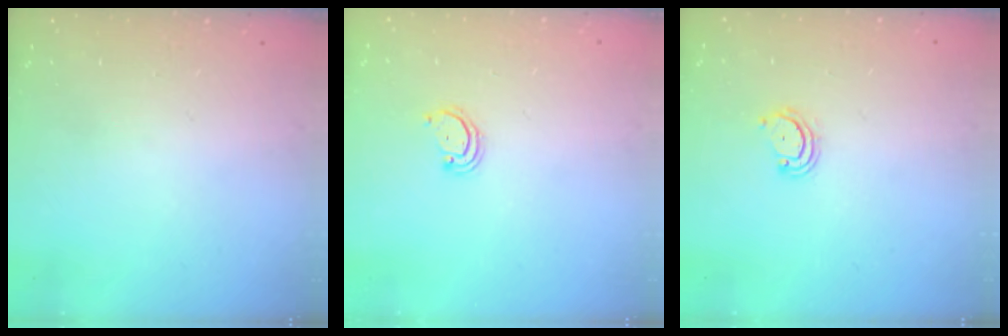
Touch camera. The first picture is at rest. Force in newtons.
{"total": 2.4, "press": 2.4, "slide": 0.2}
{"total": 3.7, "press": 3.7, "slide": 0.3}